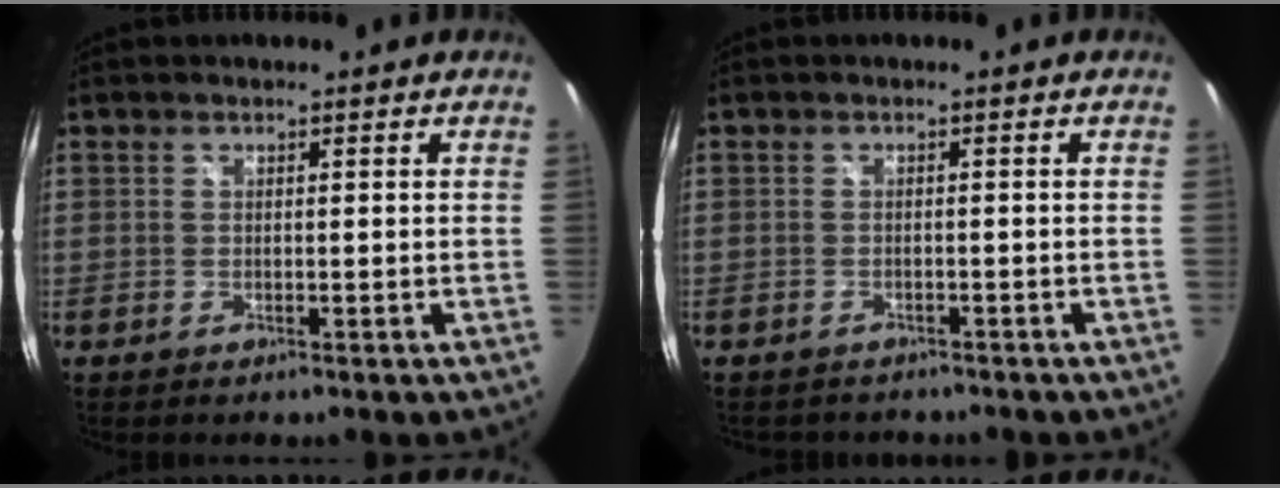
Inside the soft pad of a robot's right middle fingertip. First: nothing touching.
{"total": 3.2, "force": [-2.8, 1.4, 0.7], "torque": [-0.016, -0.012, -0.038]}